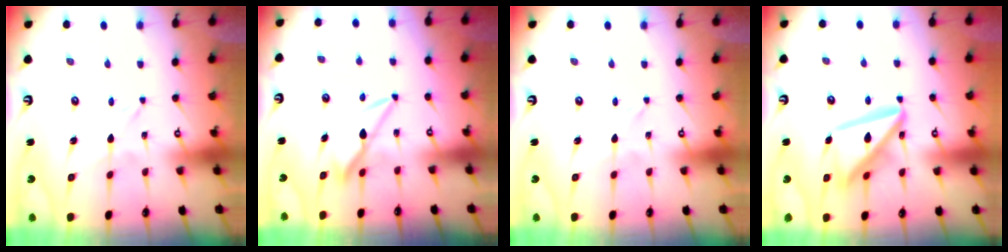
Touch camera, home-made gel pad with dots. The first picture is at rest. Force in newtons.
{"total": 7.6, "press": 7.5, "slide": 1.0}
{"total": 0.0}
{"total": 15.9, "press": 15.8, "slide": 1.6}